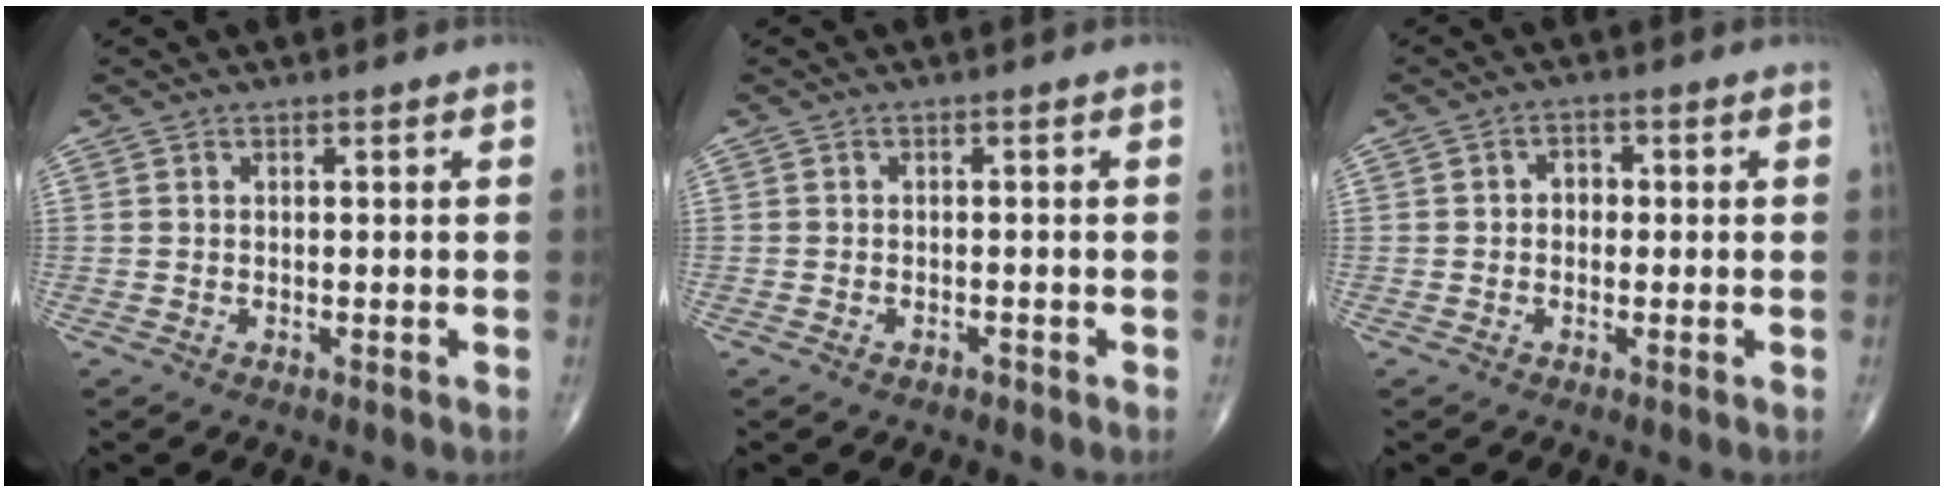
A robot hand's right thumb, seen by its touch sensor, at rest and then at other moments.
{"total": 1.1, "force": [-0.8, 0.6, 0.4], "torque": [-0.008, 0.007, -0.012]}
{"total": 2.5, "force": [0.0, 2.0, 1.4], "torque": [-0.010, 0.011, -0.006]}